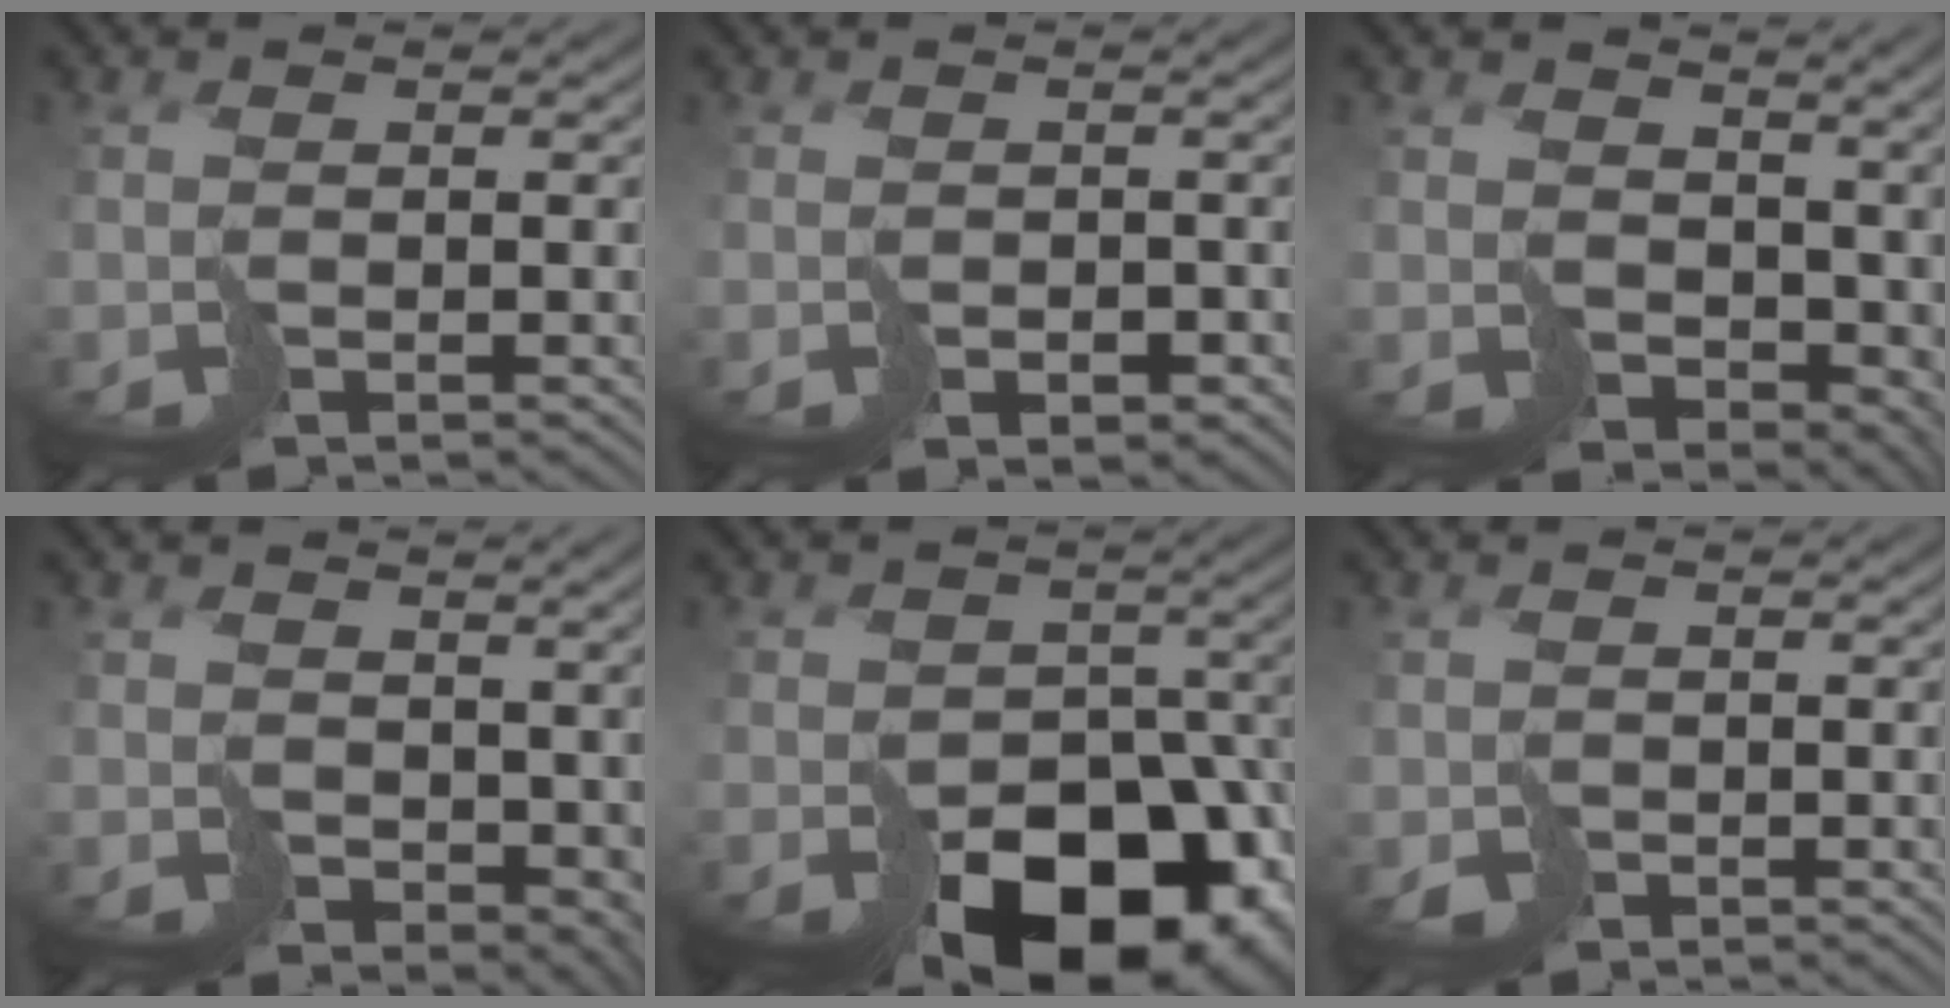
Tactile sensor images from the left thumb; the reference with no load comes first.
{"total": 2.4, "force": [-0.7, 2.0, 1.1], "torque": [-0.023, -0.015, -0.016]}
{"total": 9.4, "force": [1.6, 6.8, 6.3], "torque": [-0.134, -0.030, 0.034]}
{"total": 7.0, "force": [1.4, 5.2, 4.5], "torque": [-0.106, -0.020, 0.031]}
{"total": 18.8, "force": [-9.0, 12.5, 10.7], "torque": [-0.159, -0.036, -0.117]}
{"total": 1.5, "force": [-0.5, 1.3, 0.5], "torque": [-0.018, -0.009, -0.012]}